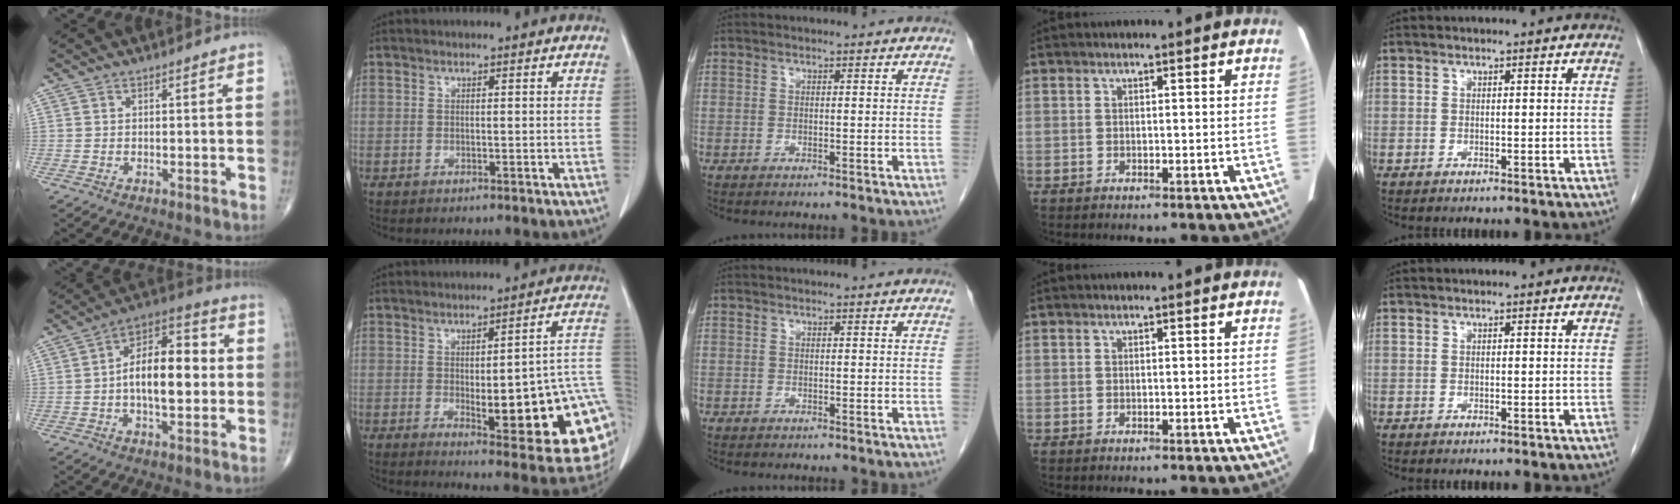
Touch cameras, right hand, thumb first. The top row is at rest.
{"thumb": {"total": 14.5, "force": [-0.3, 7.1, 12.7], "torque": [-0.184, 0.031, -0.013]}, "index": {"total": 20.3, "force": [-3.4, 4.7, 19.5], "torque": [-0.160, 0.015, -0.020]}}